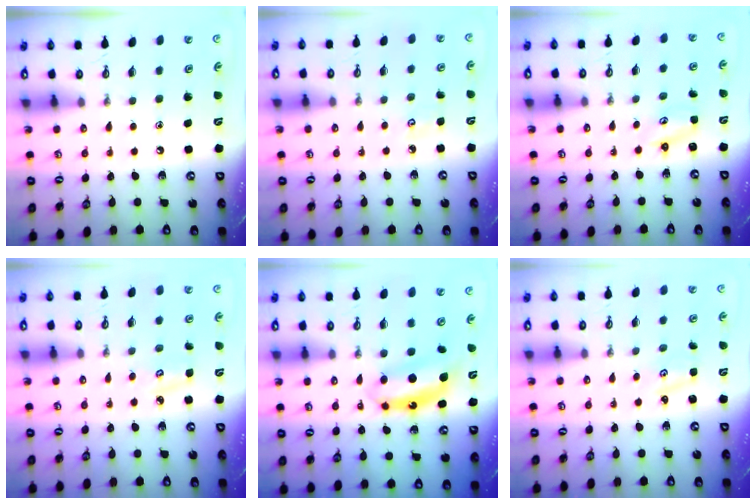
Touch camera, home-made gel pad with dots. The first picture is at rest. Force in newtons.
{"total": 2.8, "press": 2.8, "slide": 0.3}
{"total": 2.1, "press": 2.0, "slide": 0.3}
{"total": 3.9, "press": 3.9, "slide": 0.4}
{"total": 7.0, "press": 7.0, "slide": 0.2}
{"total": 1.2, "press": 1.2, "slide": 0.2}